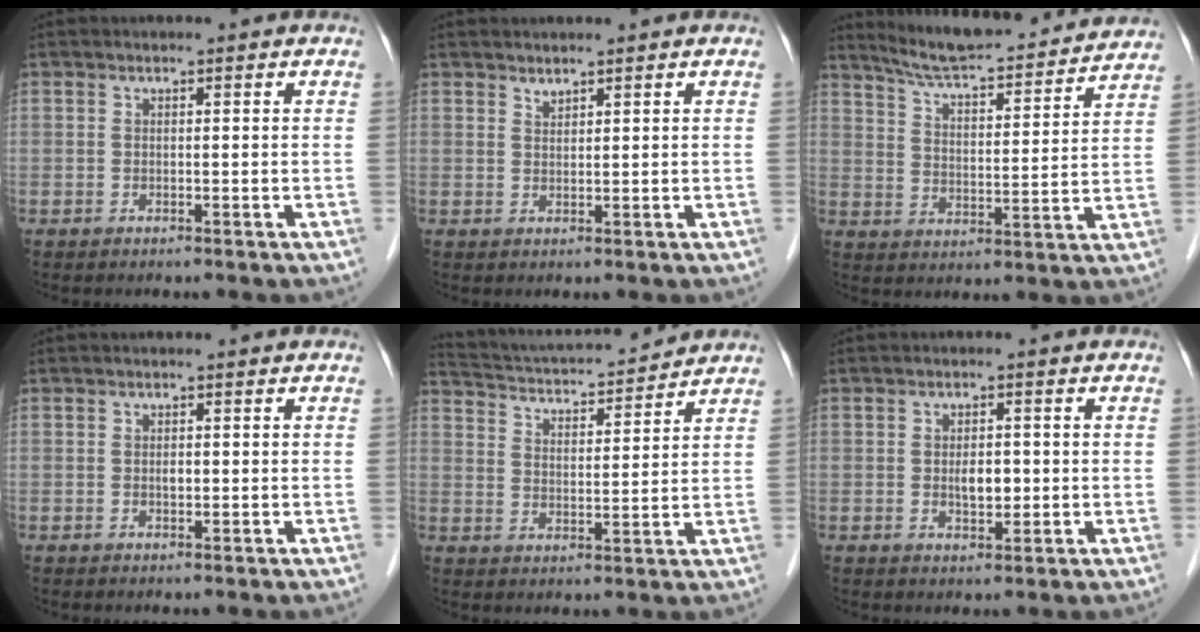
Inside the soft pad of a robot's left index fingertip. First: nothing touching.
{"total": 0.8, "force": [0.8, 0.0, 0.1], "torque": [-0.001, -0.003, 0.015]}
{"total": 18.8, "force": [17.5, 1.9, 6.6], "torque": [-0.101, 0.002, 0.245]}
{"total": 0.7, "force": [0.0, 0.4, 0.6], "torque": [-0.010, 0.002, -0.001]}
{"total": 13.9, "force": [13.2, 1.5, 3.9], "torque": [-0.073, 0.023, 0.207]}
{"total": 3.0, "force": [-0.2, 1.4, 2.6], "torque": [-0.043, 0.001, -0.001]}